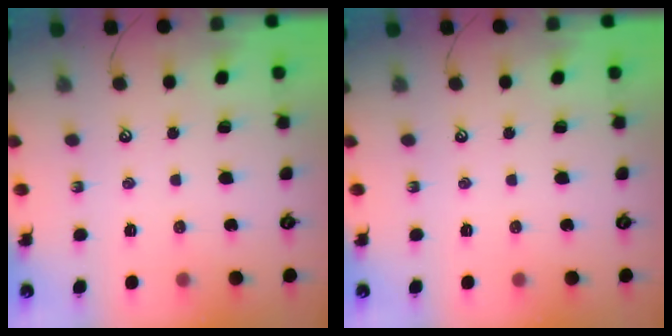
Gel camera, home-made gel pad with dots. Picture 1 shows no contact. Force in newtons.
{"total": 0.0}